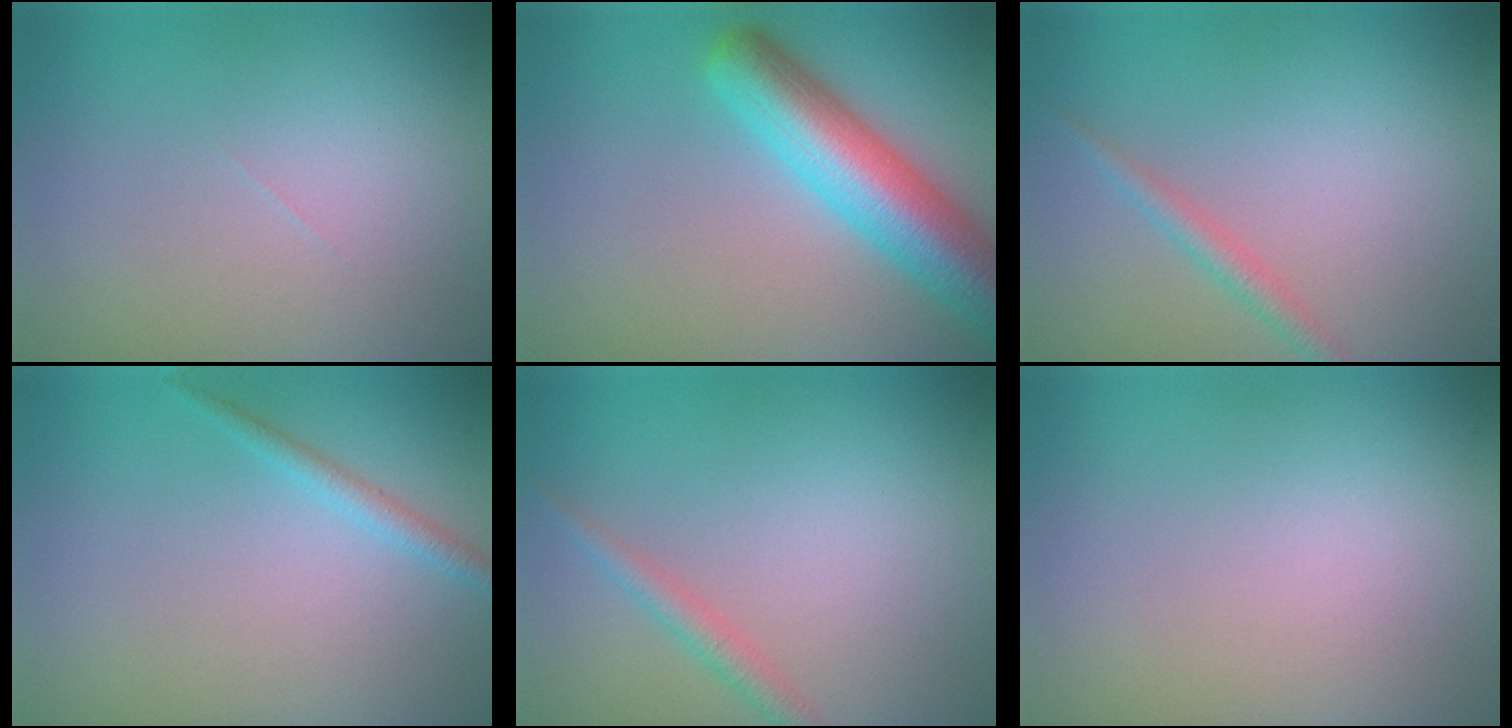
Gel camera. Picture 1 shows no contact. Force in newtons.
{"total": 7.2, "press": 7.2, "slide": 0.4}
{"total": 1.6, "press": 1.6, "slide": 0.0}
{"total": 1.3, "press": 1.3, "slide": 0.1}
{"total": 1.8, "press": 1.8, "slide": 0.0}
{"total": 0.0}